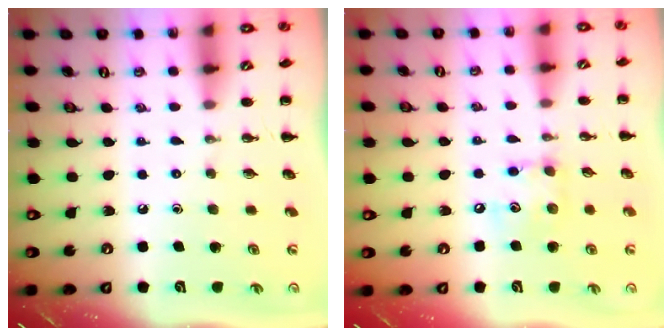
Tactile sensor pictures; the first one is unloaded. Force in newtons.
{"total": 8.0, "press": 8.0, "slide": 0.8}